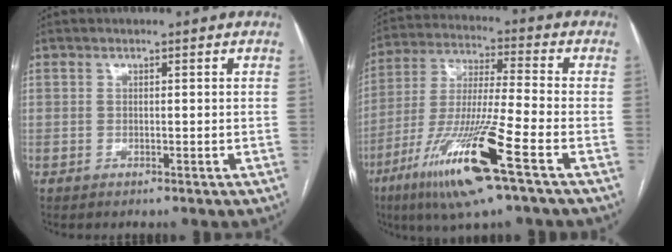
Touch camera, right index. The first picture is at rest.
{"total": 17.0, "force": [-8.4, 0.1, 14.8], "torque": [-0.314, -0.037, -0.158]}